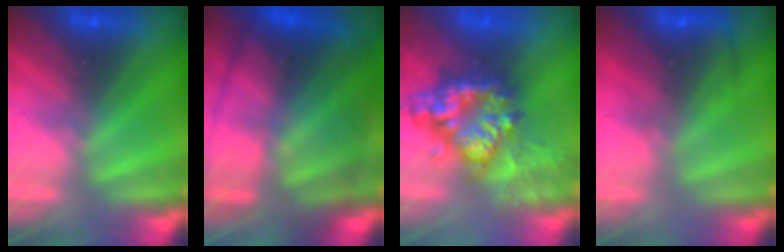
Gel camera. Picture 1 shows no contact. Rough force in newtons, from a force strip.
{"total": 10.5}
{"total": 7.0}
{"total": 2.2}